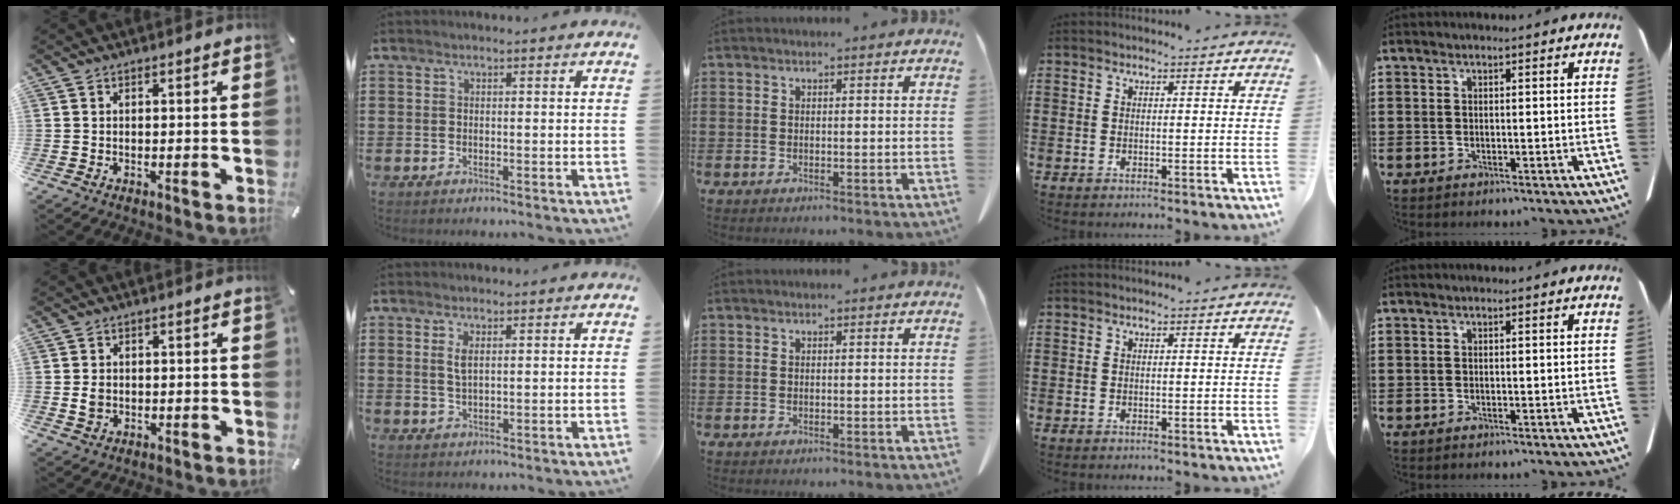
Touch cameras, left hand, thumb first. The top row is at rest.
{"thumb": {"total": 2.1, "force": [-0.3, 1.8, 1.1], "torque": [-0.022, 0.004, -0.005]}, "index": {"total": 2.1, "force": [0.8, 0.8, 1.8], "torque": [-0.040, 0.004, 0.012]}}